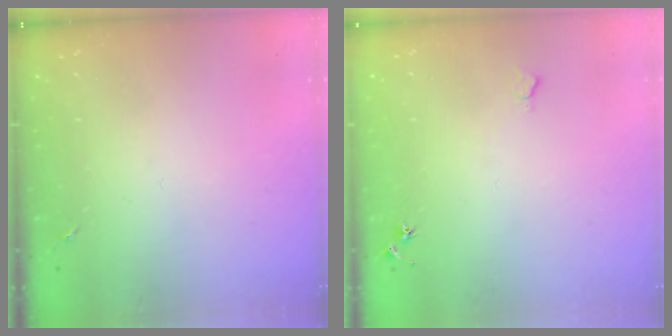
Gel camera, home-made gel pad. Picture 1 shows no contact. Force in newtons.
{"total": 5.6, "press": 5.5, "slide": 0.7}